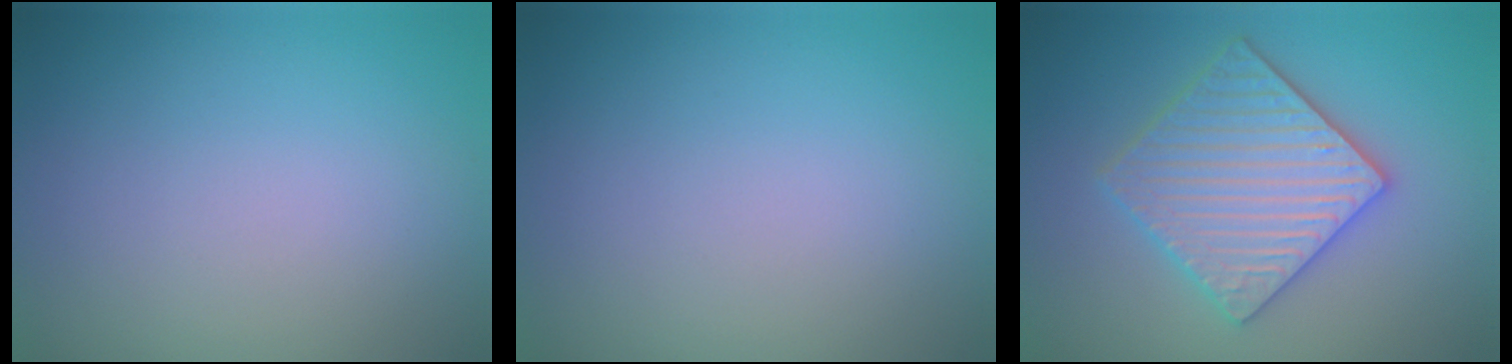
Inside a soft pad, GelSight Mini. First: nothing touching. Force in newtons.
{"total": 0.0}
{"total": 5.9, "press": 5.8, "slide": 1.1}